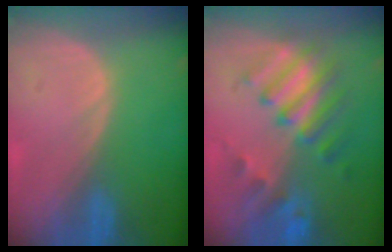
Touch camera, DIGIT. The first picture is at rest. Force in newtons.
{"total": 8.1, "press": 7.7, "slide": 2.7}